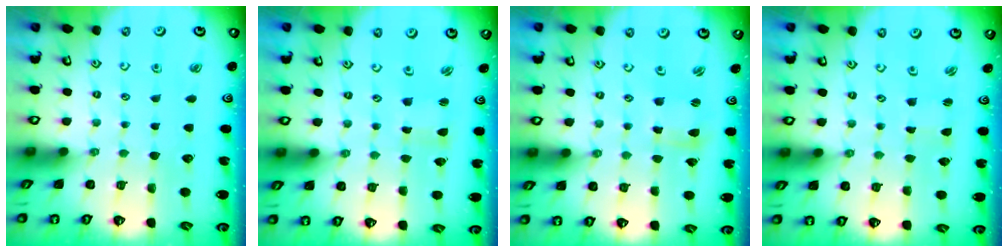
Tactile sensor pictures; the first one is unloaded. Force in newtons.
{"total": 1.3, "press": 1.3, "slide": 0.1}
{"total": 2.1, "press": 2.1, "slide": 0.3}
{"total": 0.0}